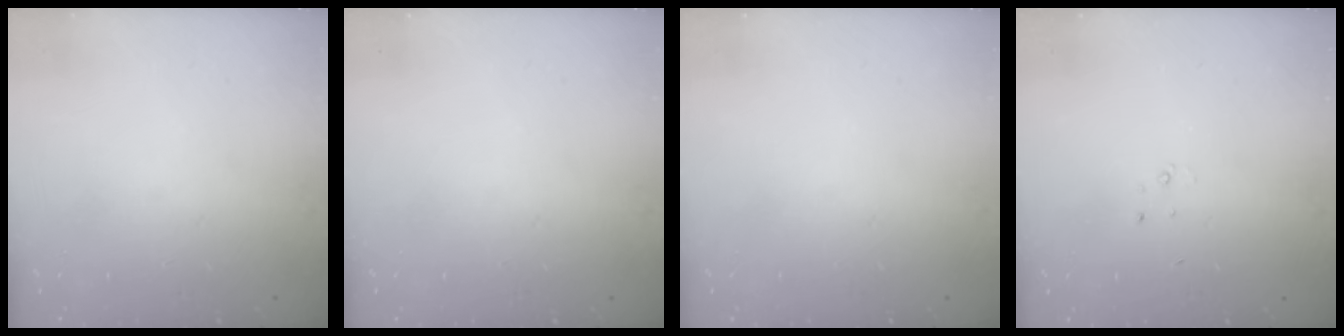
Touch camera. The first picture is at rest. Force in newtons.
{"total": 0.0}
{"total": 0.0}
{"total": 2.3, "press": 2.3, "slide": 0.3}